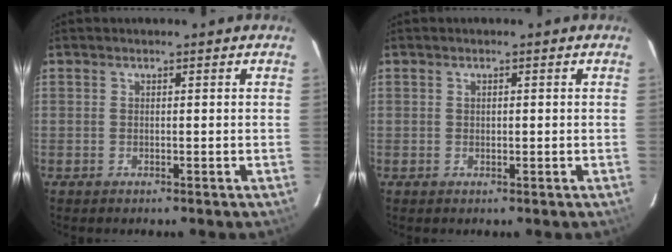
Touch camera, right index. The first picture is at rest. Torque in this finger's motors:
{"motor_torque": [-0.25, 0.02, -0.02, -0.01]}